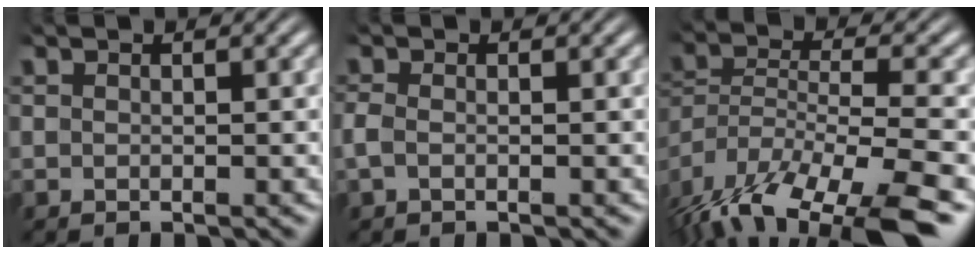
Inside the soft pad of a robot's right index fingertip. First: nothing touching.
{"total": 1.1, "force": [-0.4, 0.6, 0.9], "torque": [-0.030, -0.007, -0.004]}
{"total": 9.9, "force": [-4.8, 5.3, 6.8], "torque": [-0.138, -0.050, -0.055]}